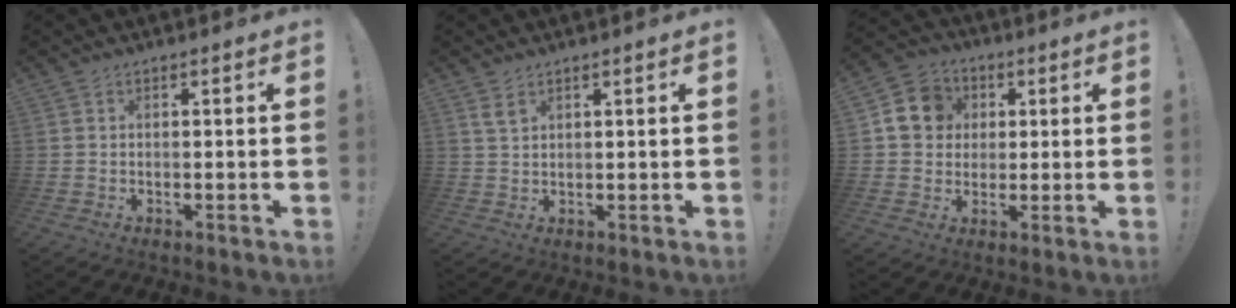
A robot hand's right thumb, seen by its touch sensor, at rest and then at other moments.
{"total": 2.7, "force": [1.8, 1.3, 1.5], "torque": [-0.023, -0.005, 0.032]}
{"total": 11.6, "force": [2.4, 10.4, 4.5], "torque": [-0.063, 0.009, 0.053]}